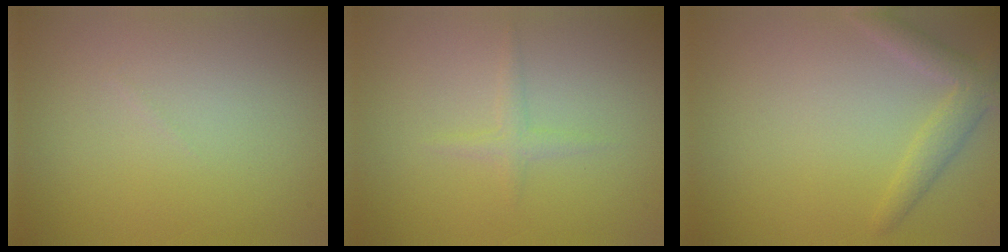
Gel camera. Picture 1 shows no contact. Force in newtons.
{"total": 1.1, "press": 1.1, "slide": 0.0}
{"total": 2.4, "press": 2.4, "slide": 0.1}